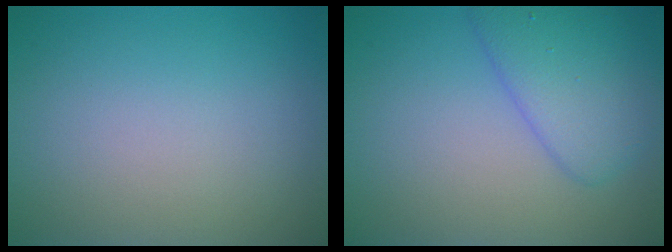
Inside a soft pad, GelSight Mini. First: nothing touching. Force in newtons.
{"total": 4.2, "press": 4.2, "slide": 0.1}